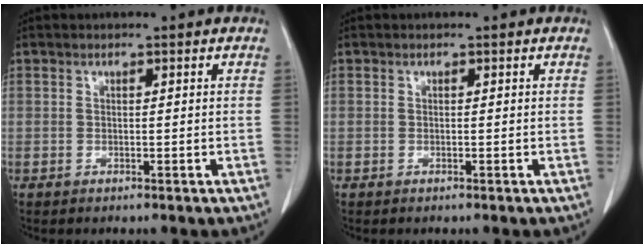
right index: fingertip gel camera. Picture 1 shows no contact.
{"total": 0.0}